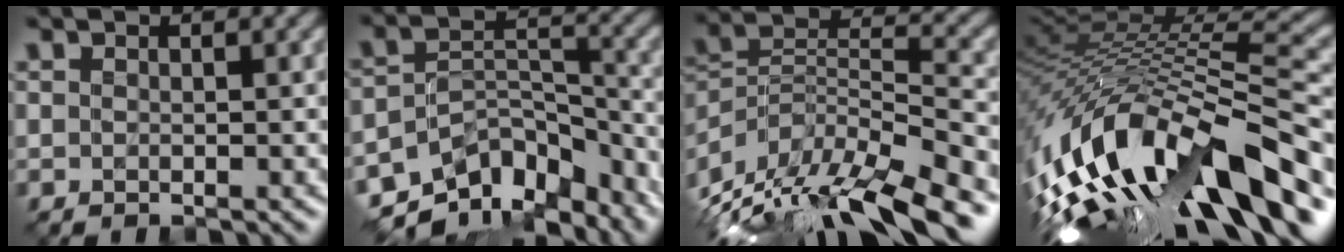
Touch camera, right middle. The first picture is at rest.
{"total": 10.6, "force": [-8.7, 5.0, 3.6], "torque": [-0.053, 0.002, -0.133]}
{"total": 13.7, "force": [-10.0, 4.3, 8.3], "torque": [-0.172, 0.015, -0.170]}
{"total": 15.0, "force": [-7.7, 5.7, 11.5], "torque": [-0.218, 0.029, -0.139]}